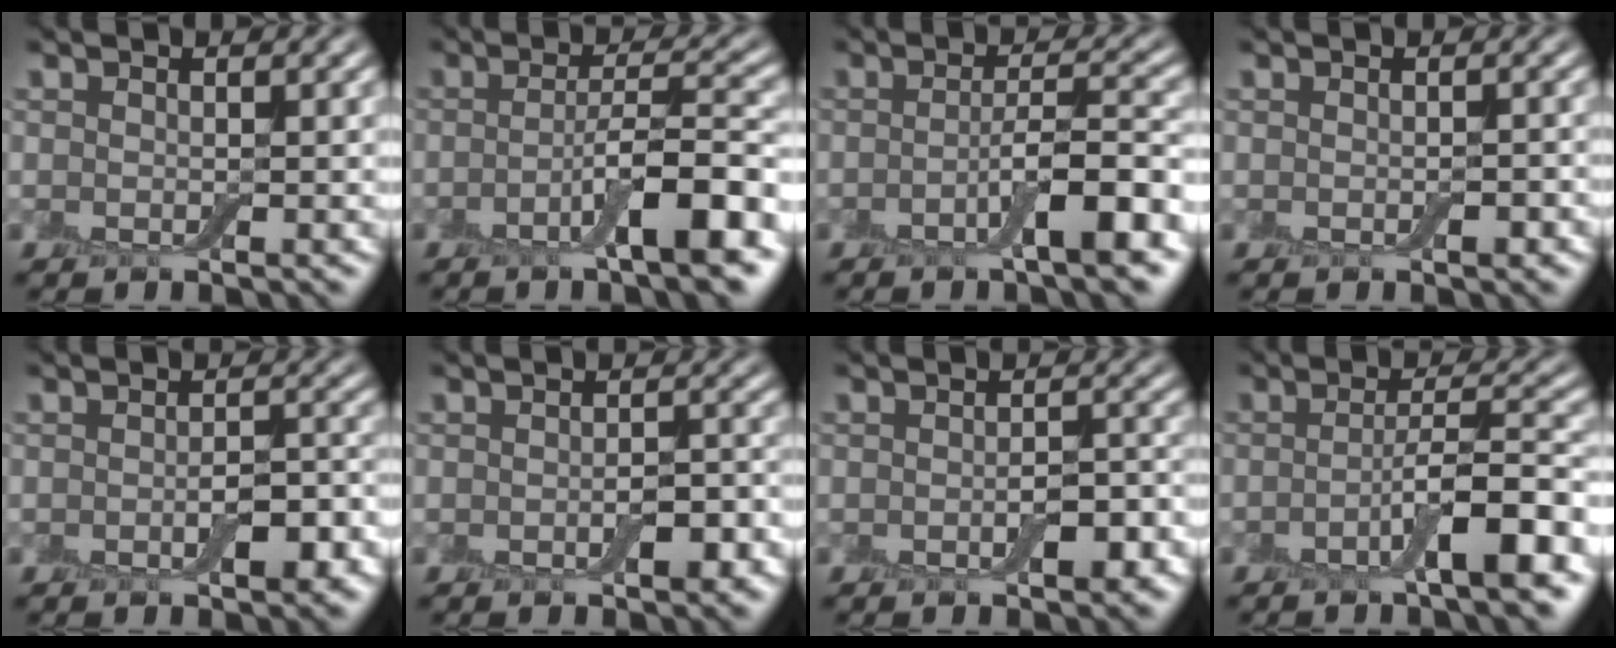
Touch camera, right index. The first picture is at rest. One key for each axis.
{"total": 7.0, "fx": -2.9, "fy": 1.1, "fz": 6.3, "tx": -0.097, "ty": 0.011, "tz": -0.055}
{"total": 5.5, "fx": -2.2, "fy": 0.9, "fz": 5.0, "tx": -0.076, "ty": 0.009, "tz": -0.041}
{"total": 1.0, "fx": -0.4, "fy": 0.4, "fz": 0.8, "tx": -0.012, "ty": 0.001, "tz": -0.003}
{"total": 3.2, "fx": -1.1, "fy": 1.4, "fz": 2.7, "tx": -0.044, "ty": -0.002, "tz": -0.015}
{"total": 2.5, "fx": -0.9, "fy": 1.1, "fz": 2.1, "tx": -0.032, "ty": -0.001, "tz": -0.011}
{"total": 2.9, "fx": -1.0, "fy": 1.3, "fz": 2.4, "tx": -0.038, "ty": -0.001, "tz": -0.013}
{"total": 6.3, "fx": -2.6, "fy": 0.9, "fz": 5.6, "tx": -0.086, "ty": 0.012, "tz": -0.050}